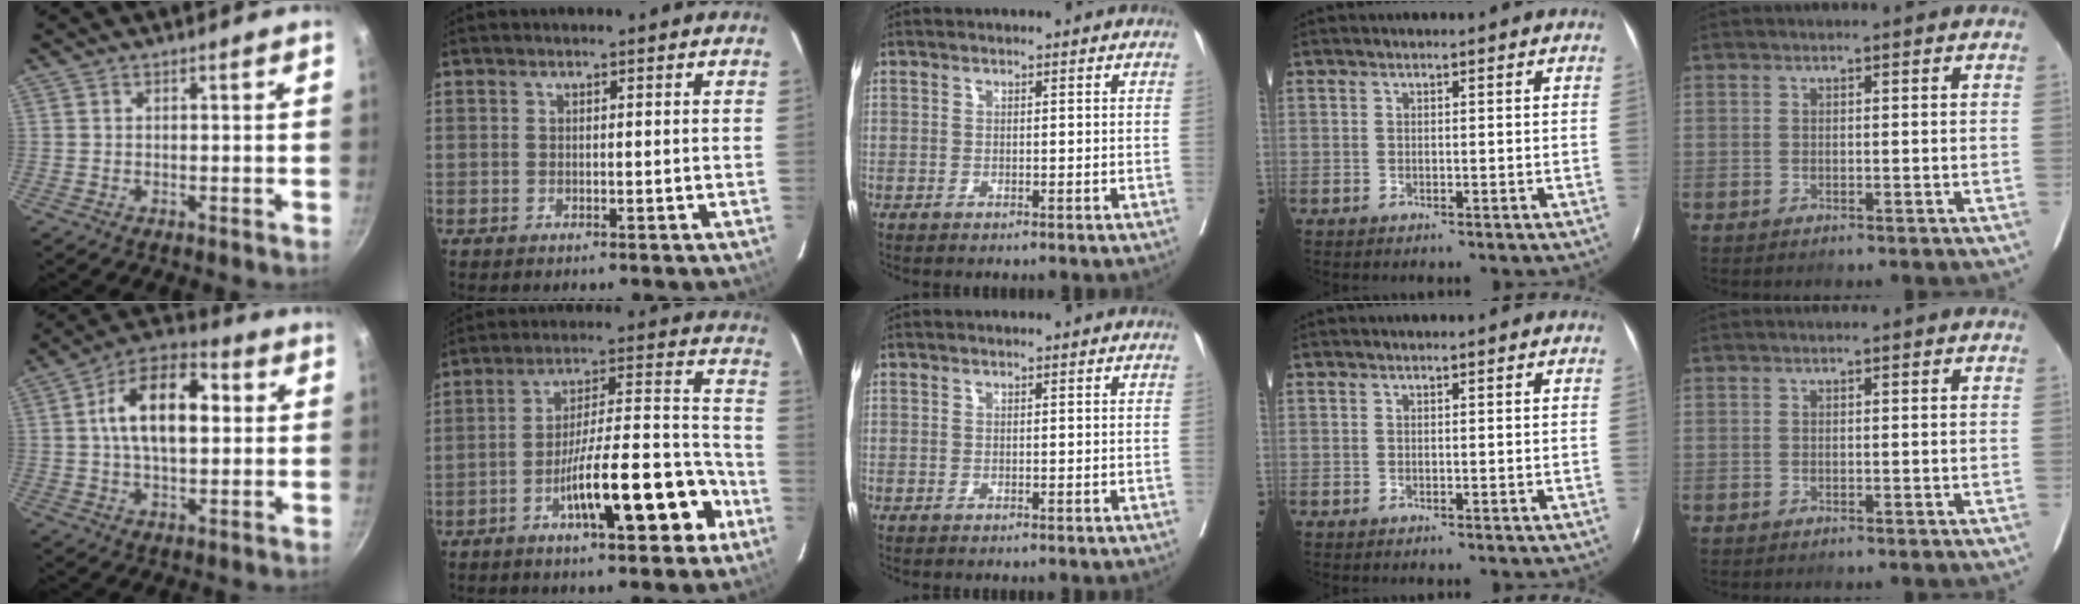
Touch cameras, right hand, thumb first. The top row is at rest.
{"thumb": {"total": 15.7, "force": [2.4, 8.6, 12.9], "torque": [-0.204, 0.021, 0.033]}, "index": {"total": 15.5, "force": [-7.3, 2.8, 13.4], "torque": [-0.211, 0.020, -0.110]}}